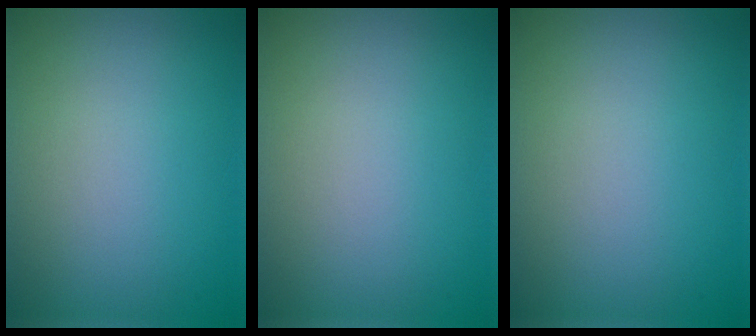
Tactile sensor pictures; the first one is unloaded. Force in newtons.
{"total": 0.0}
{"total": 0.0}